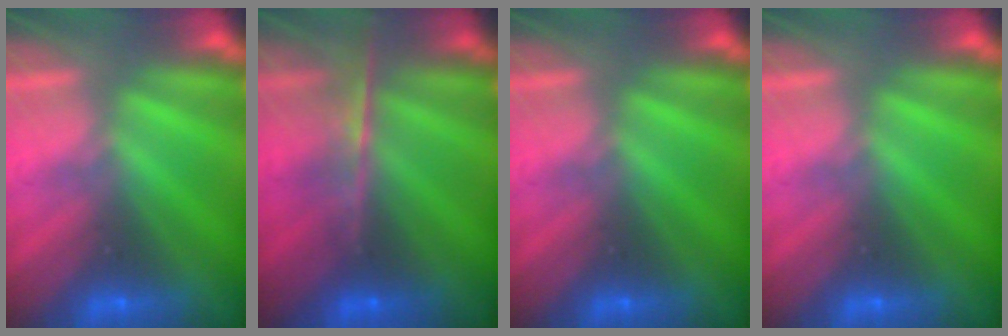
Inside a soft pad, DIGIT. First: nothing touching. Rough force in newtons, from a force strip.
{"total": 8.4}
{"total": 0.0}
{"total": 0.0}